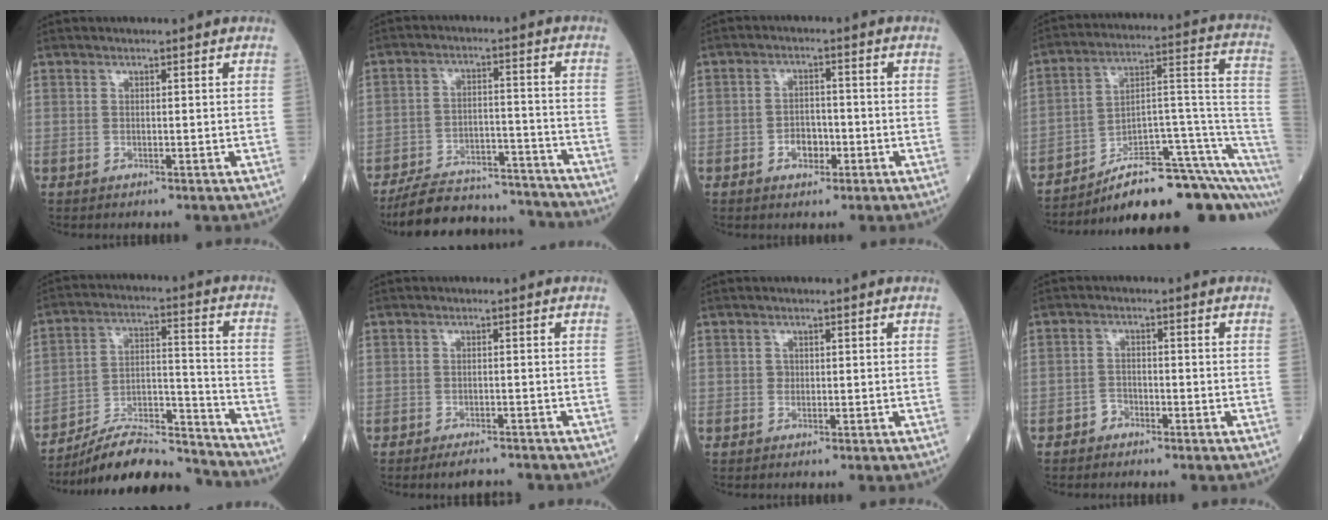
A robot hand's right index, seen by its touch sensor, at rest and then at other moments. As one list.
[{"total": 16.4, "force": [-15.5, 3.7, 4.0], "torque": [-0.068, 0.020, -0.224]}, {"total": 3.5, "force": [-1.5, 2.3, 2.2], "torque": [-0.032, 0.006, -0.025]}, {"total": 20.9, "force": [-15.9, 4.8, 12.6], "torque": [-0.094, 0.057, -0.228]}, {"total": 16.5, "force": [-15.7, 1.8, 4.7], "torque": [-0.080, 0.034, -0.259]}, {"total": 3.8, "force": [-3.4, 0.8, 1.3], "torque": [-0.018, -0.006, -0.052]}, {"total": 0.6, "force": [0.0, 0.6, 0.2], "torque": [0.000, 0.002, -0.001]}, {"total": 1.8, "force": [-1.4, 1.1, 0.3], "torque": [-0.003, 0.006, -0.028]}]